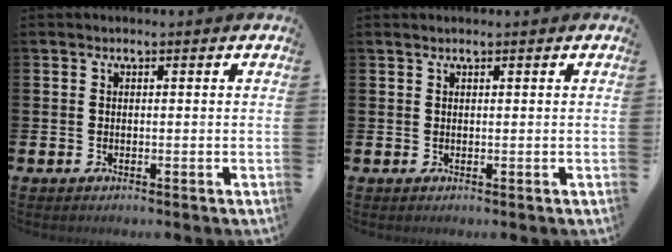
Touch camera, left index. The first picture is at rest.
{"total": 0.7, "force": [0.6, 0.1, 0.3], "torque": [-0.004, 0.002, 0.010]}